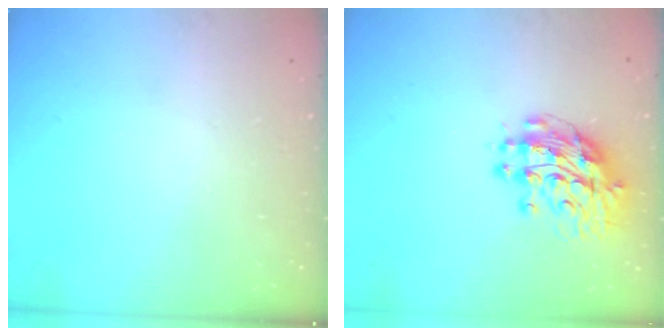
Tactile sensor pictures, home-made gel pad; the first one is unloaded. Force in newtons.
{"total": 12.2, "press": 12.1, "slide": 1.1}